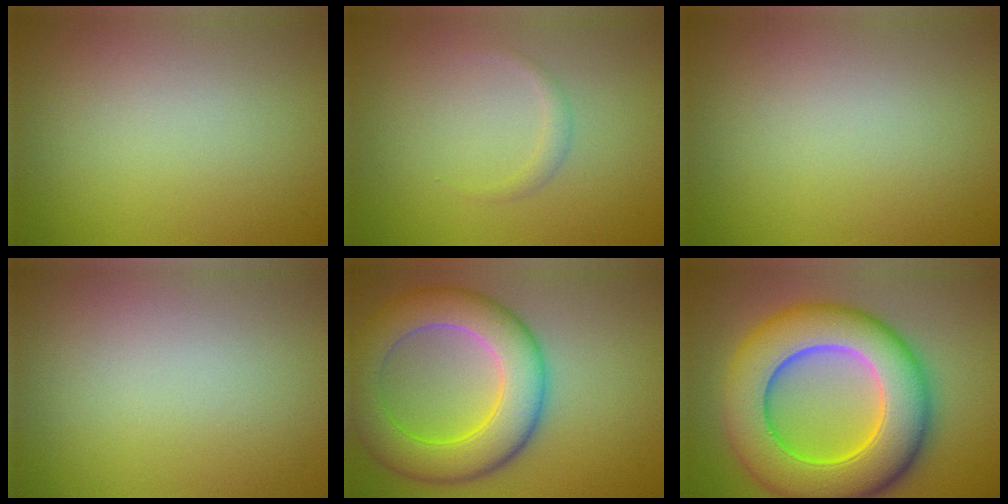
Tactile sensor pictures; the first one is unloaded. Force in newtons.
{"total": 0.5, "press": 0.5, "slide": 0.1}
{"total": 0.0}
{"total": 0.0}
{"total": 9.0, "press": 9.0, "slide": 0.4}
{"total": 13.3, "press": 13.3, "slide": 0.2}